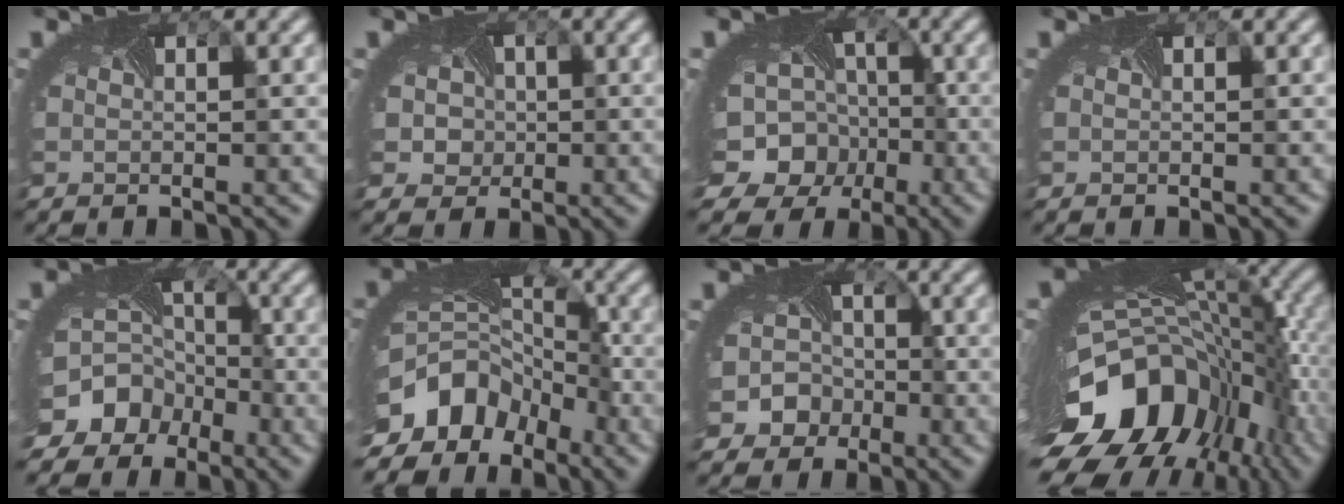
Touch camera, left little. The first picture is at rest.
{"total": 4.5, "force": [0.3, 4.0, 2.0], "torque": [-0.023, 0.012, -0.017]}
{"total": 12.5, "force": [-4.1, 10.9, 4.5], "torque": [-0.094, -0.027, -0.081]}
{"total": 0.0}
{"total": 11.1, "force": [-6.2, 8.7, 3.0], "torque": [-0.071, -0.042, -0.096]}
{"total": 11.7, "force": [-6.4, 8.1, 5.5], "torque": [-0.117, -0.024, -0.105]}
{"total": 6.1, "force": [-2.9, 5.3, 1.2], "torque": [-0.005, -0.009, -0.058]}
{"total": 16.7, "force": [-5.6, 10.6, 11.6], "torque": [-0.240, -0.058, -0.077]}